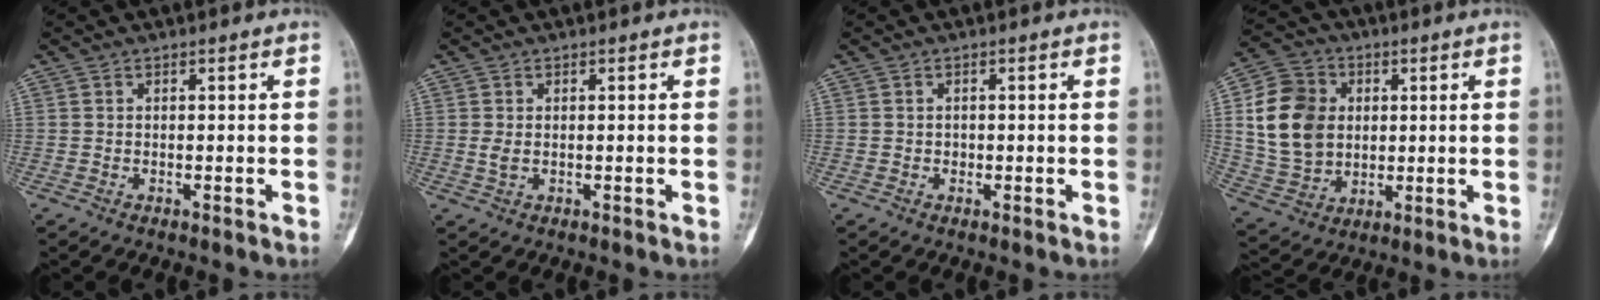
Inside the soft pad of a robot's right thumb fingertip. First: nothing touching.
{"total": 1.8, "force": [0.2, 0.9, 1.5], "torque": [-0.029, -0.004, 0.006]}
{"total": 0.7, "force": [-0.1, 0.6, 0.3], "torque": [-0.002, 0.002, -0.003]}
{"total": 15.5, "force": [2.5, 12.3, 9.1], "torque": [-0.147, 0.003, 0.052]}